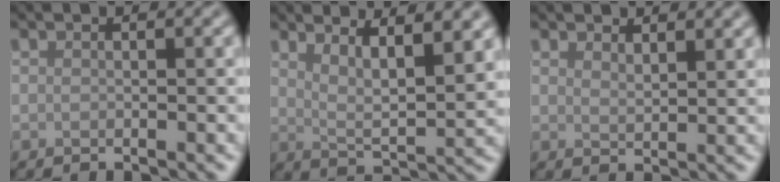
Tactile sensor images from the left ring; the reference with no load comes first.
{"total": 6.0, "force": [3.6, 1.5, 4.5], "torque": [-0.064, -0.003, 0.063]}
{"total": 1.9, "force": [1.7, 0.5, 0.7], "torque": [-0.011, 0.000, 0.030]}